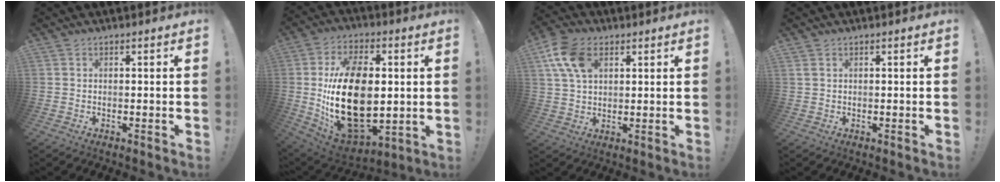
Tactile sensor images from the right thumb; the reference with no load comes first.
{"total": 27.4, "force": [0.1, 16.6, 21.9], "torque": [-0.427, -0.012, 0.011]}
{"total": 11.8, "force": [4.8, 7.5, 7.7], "torque": [-0.147, -0.003, 0.092]}
{"total": 1.1, "force": [0.6, 0.7, 0.7], "torque": [-0.020, 0.005, 0.013]}